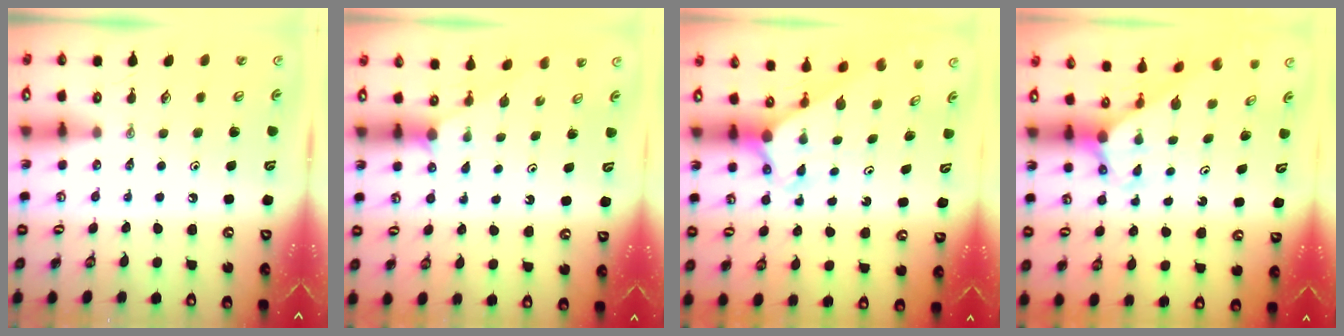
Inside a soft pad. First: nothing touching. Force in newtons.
{"total": 1.4, "press": 1.4, "slide": 0.1}
{"total": 2.7, "press": 2.7, "slide": 0.0}
{"total": 3.1, "press": 3.1, "slide": 0.2}